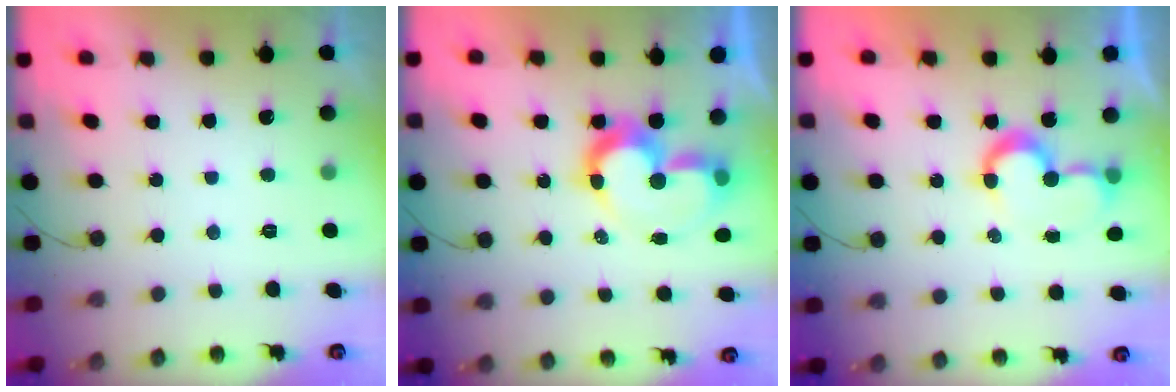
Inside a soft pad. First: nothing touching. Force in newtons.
{"total": 10.0, "press": 9.5, "slide": 3.3}
{"total": 7.4, "press": 7.4, "slide": 0.4}